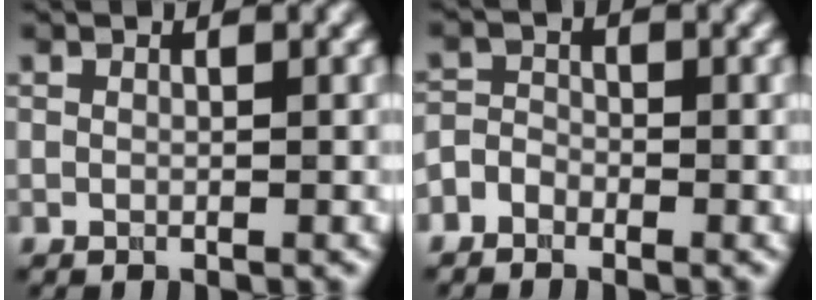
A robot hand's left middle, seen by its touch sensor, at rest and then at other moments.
{"total": 1.8, "force": [-1.2, 1.2, 0.5], "torque": [-0.004, 0.007, -0.033]}